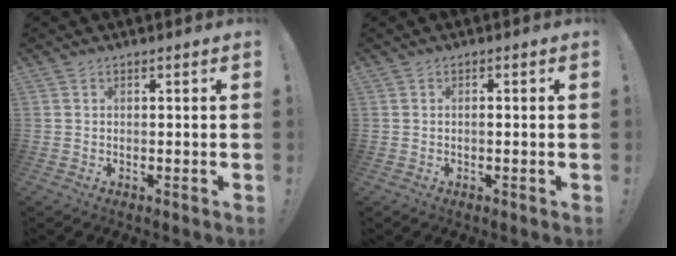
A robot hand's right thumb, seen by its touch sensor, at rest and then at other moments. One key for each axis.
{"total": 0.9, "fx": -0.5, "fy": 0.0, "fz": 0.8, "tx": -0.015, "ty": 0.001, "tz": -0.010}